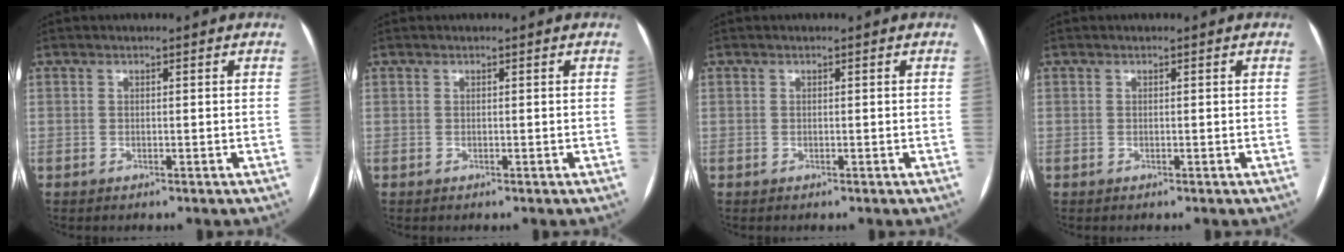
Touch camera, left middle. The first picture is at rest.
{"total": 0.0}
{"total": 0.0}
{"total": 0.0}